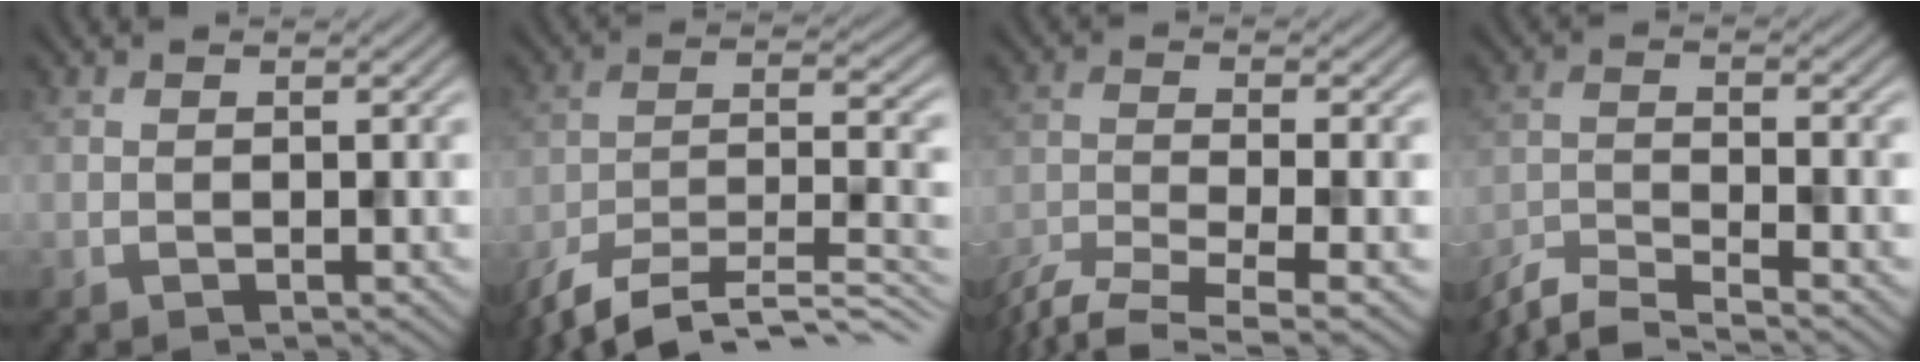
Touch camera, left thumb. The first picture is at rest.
{"total": 12.8, "force": [-10.3, 2.9, 7.0], "torque": [-0.133, -0.006, -0.171]}
{"total": 8.0, "force": [-6.1, 1.6, 5.0], "torque": [-0.100, -0.018, -0.112]}
{"total": 6.4, "force": [-5.6, 0.9, 2.9], "torque": [-0.058, -0.011, -0.111]}